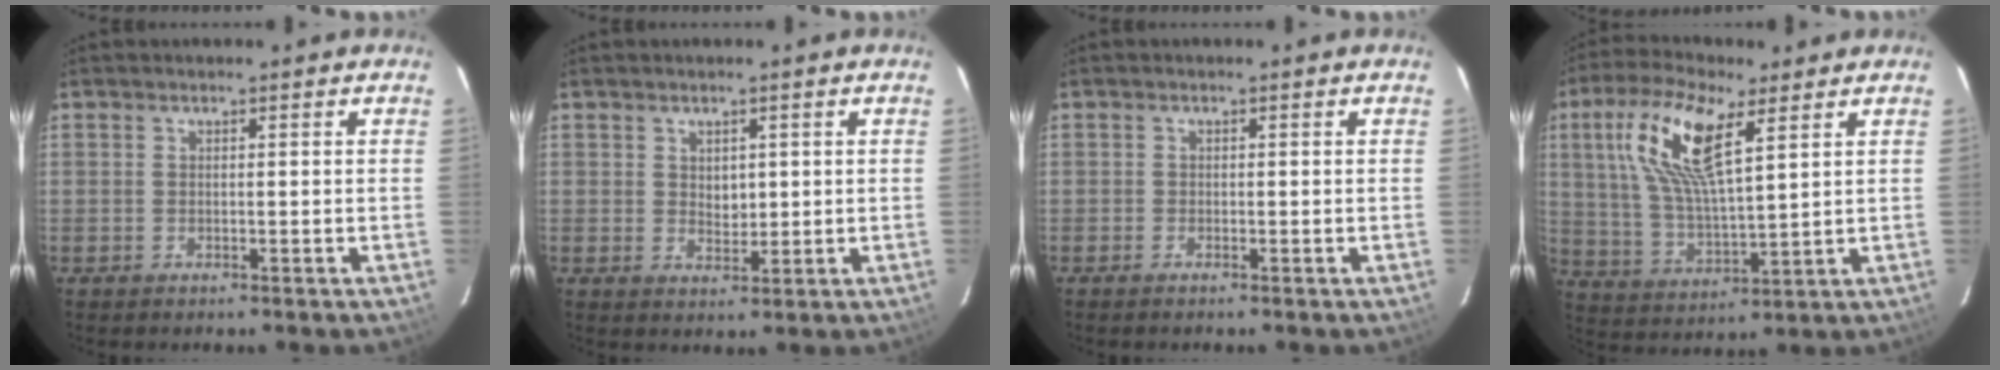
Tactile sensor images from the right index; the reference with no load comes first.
{"total": 2.4, "force": [0.5, 1.8, 1.5], "torque": [-0.021, 0.001, 0.011]}
{"total": 0.6, "force": [-0.6, 0.1, 0.2], "torque": [-0.004, -0.003, -0.012]}
{"total": 14.4, "force": [6.1, 4.8, 12.1], "torque": [-0.237, 0.015, 0.121]}